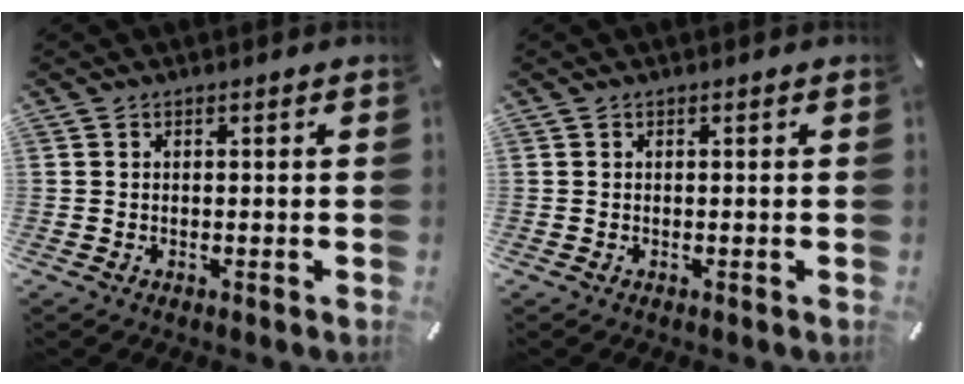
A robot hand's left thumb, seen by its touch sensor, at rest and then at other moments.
{"total": 0.0}